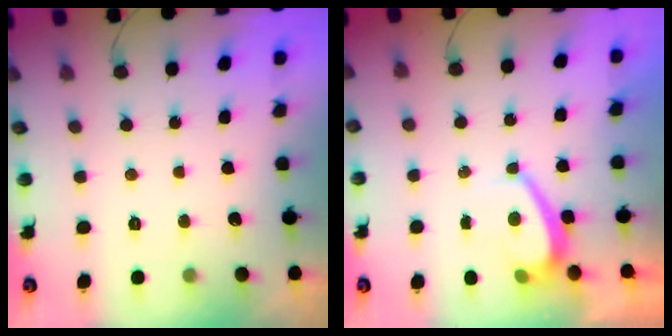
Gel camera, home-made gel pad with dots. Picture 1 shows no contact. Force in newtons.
{"total": 1.7, "press": 1.6, "slide": 0.6}